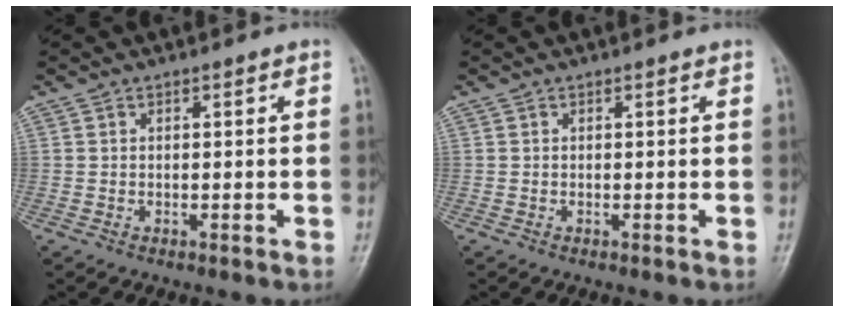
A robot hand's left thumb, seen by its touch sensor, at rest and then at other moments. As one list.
[{"total": 0.0}]